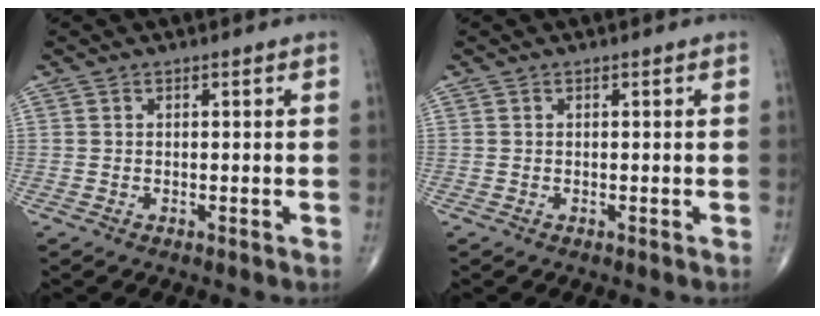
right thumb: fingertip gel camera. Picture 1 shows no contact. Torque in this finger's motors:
{"motor_torque": [-0.35, 0.35, -0.14, -0.13, 0.00]}